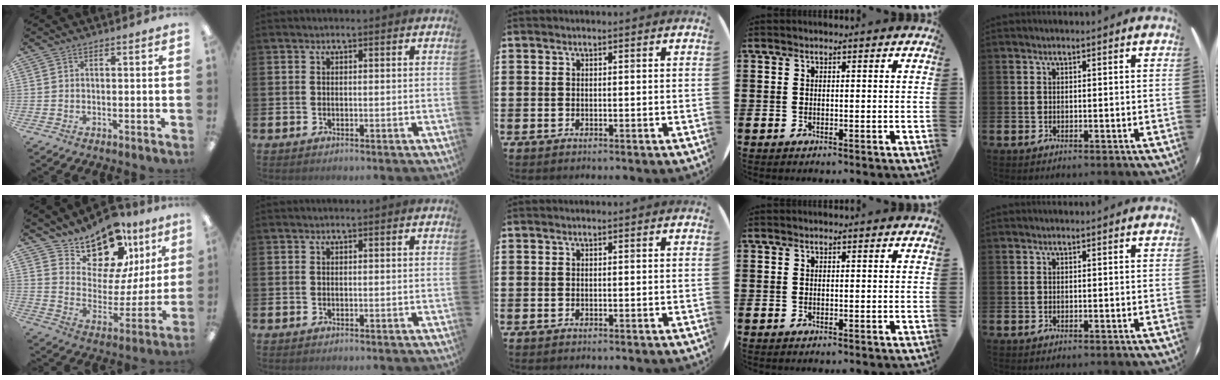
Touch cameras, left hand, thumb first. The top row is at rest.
{"thumb": {"total": 14.9, "force": [12.3, 7.0, 4.3], "torque": [-0.084, -0.106, 0.223]}}